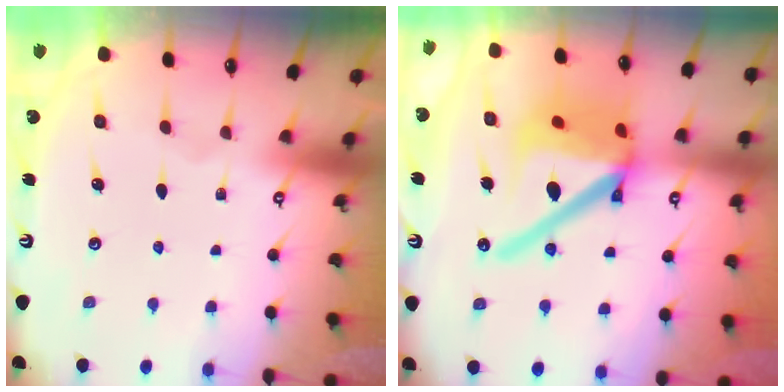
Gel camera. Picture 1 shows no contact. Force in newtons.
{"total": 21.2, "press": 21.0, "slide": 2.9}